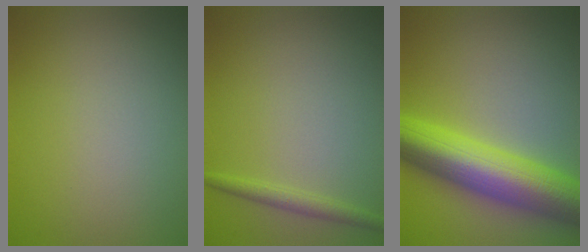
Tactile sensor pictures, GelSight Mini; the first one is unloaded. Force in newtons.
{"total": 1.5, "press": 1.5, "slide": 0.1}
{"total": 10.5, "press": 10.5, "slide": 0.1}